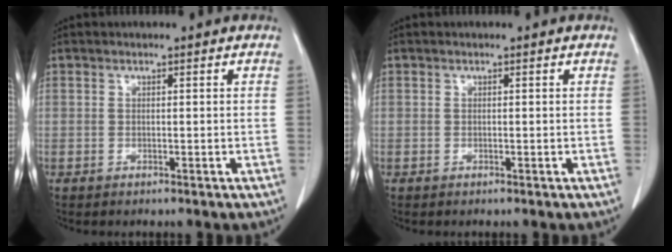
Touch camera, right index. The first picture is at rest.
{"total": 0.0}